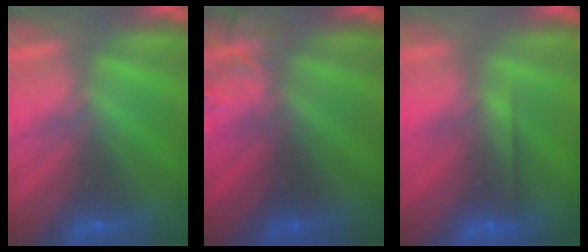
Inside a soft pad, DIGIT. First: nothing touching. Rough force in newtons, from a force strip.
{"total": 3.6}
{"total": 2.6}